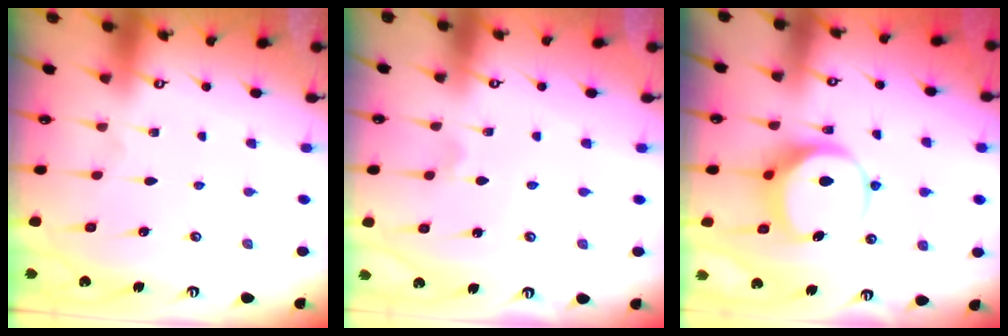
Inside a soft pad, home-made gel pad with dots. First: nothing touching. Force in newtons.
{"total": 1.8, "press": 1.8, "slide": 0.4}
{"total": 8.6, "press": 8.5, "slide": 1.0}